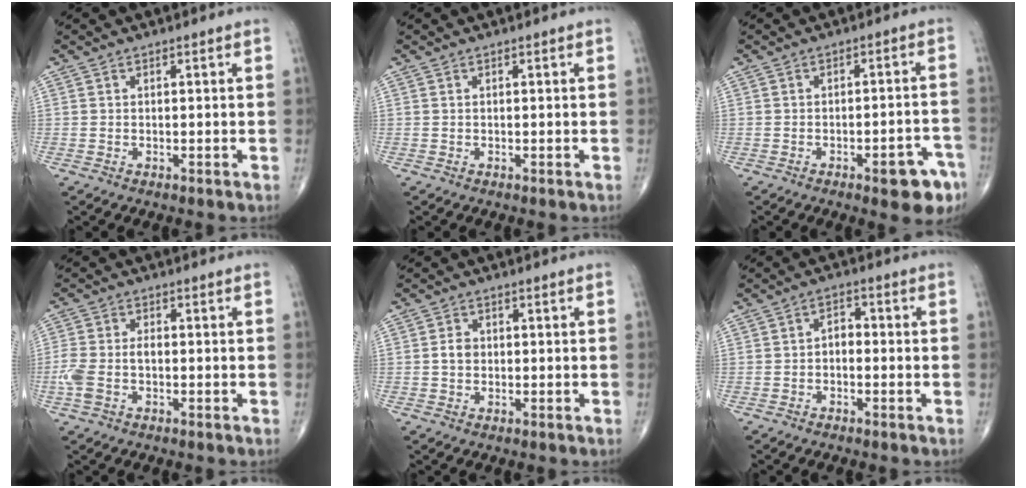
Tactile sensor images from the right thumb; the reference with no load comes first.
{"total": 0.0}
{"total": 8.0, "force": [-4.4, 2.8, 6.1], "torque": [-0.057, 0.029, -0.048]}
{"total": 5.9, "force": [-1.4, 3.4, 4.7], "torque": [-0.125, 0.018, -0.027]}
{"total": 2.3, "force": [0.0, 1.9, 1.3], "torque": [-0.018, 0.007, -0.003]}
{"total": 2.7, "force": [-0.7, 1.8, 1.9], "torque": [-0.014, 0.015, -0.023]}